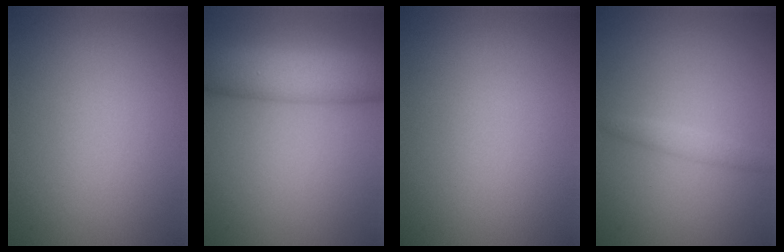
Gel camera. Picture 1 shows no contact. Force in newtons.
{"total": 7.6, "press": 7.6, "slide": 0.1}
{"total": 0.0}
{"total": 1.3, "press": 1.3, "slide": 0.1}